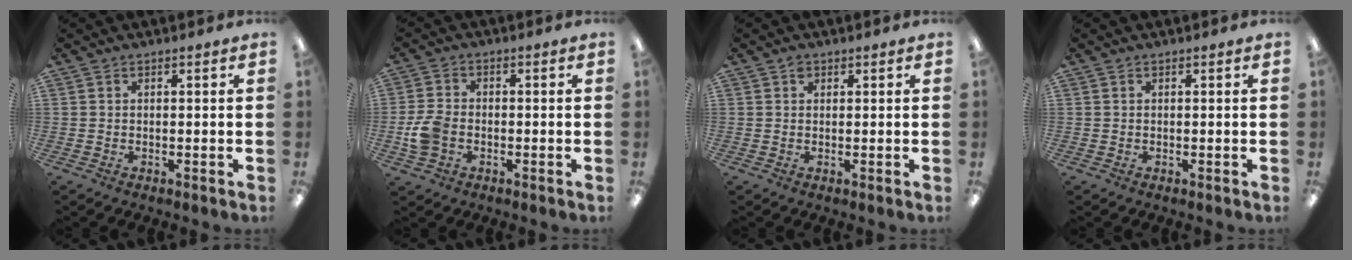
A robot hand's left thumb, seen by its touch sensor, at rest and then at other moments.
{"total": 6.6, "force": [-1.7, 4.9, 4.1], "torque": [-0.086, 0.012, -0.031]}
{"total": 1.1, "force": [0.6, 0.8, 0.5], "torque": [-0.012, 0.003, 0.011]}
{"total": 0.0}